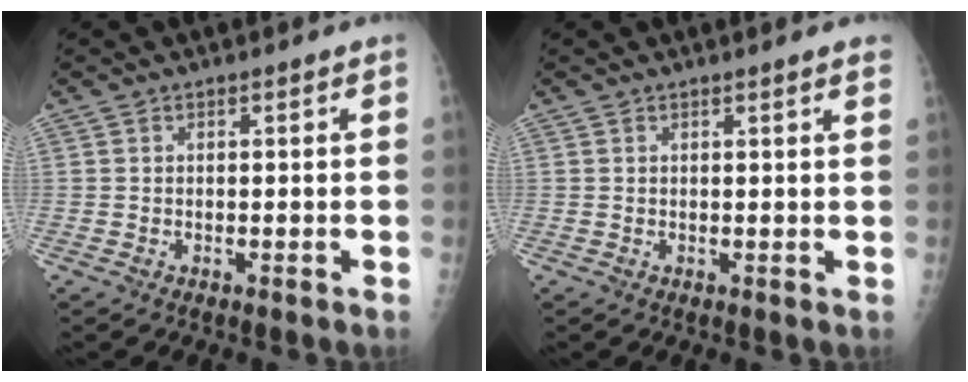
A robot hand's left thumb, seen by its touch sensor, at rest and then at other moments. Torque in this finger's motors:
{"motor_torque": [-0.44, -0.12, -0.41, 0.02, 0.03]}